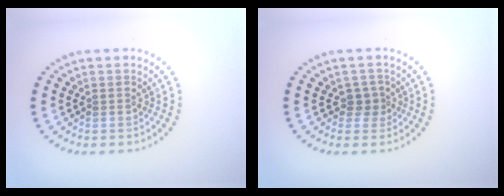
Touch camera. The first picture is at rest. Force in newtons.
{"total": 1.5, "press": 1.2, "slide": 0.9}